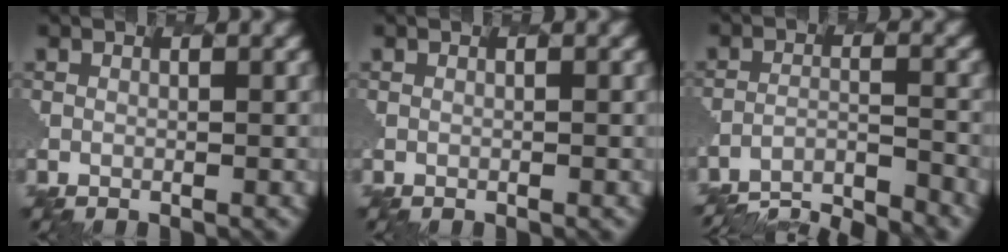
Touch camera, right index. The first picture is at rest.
{"total": 0.0}
{"total": 11.8, "force": [-11.6, 1.2, 1.6], "torque": [-0.033, -0.002, -0.160]}